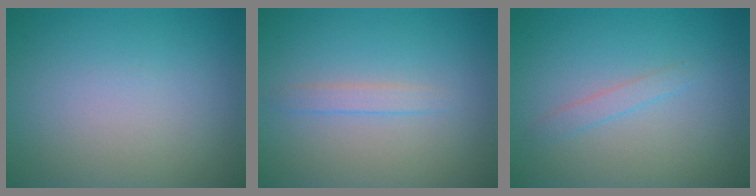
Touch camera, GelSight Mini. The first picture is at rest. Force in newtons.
{"total": 1.3, "press": 1.3, "slide": 0.1}
{"total": 1.1, "press": 1.1, "slide": 0.1}